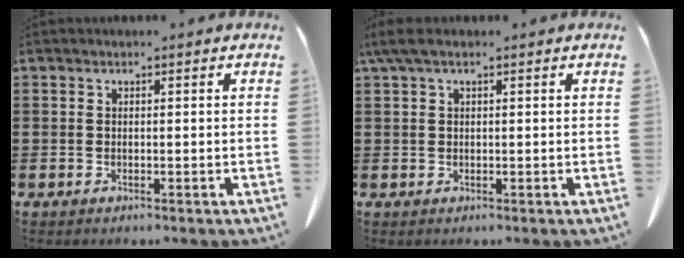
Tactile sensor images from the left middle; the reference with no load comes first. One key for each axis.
{"total": 2.4, "fx": 1.1, "fy": 0.8, "fz": 2.0, "tx": -0.043, "ty": 0.004, "tz": 0.019}